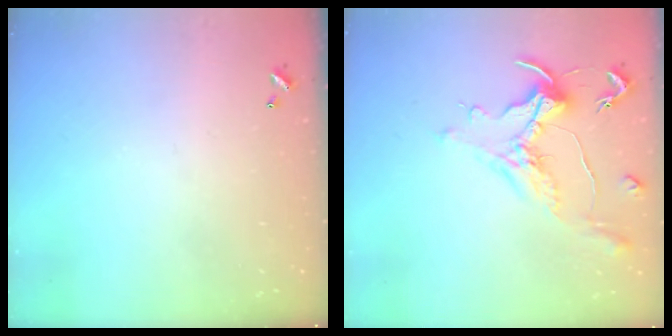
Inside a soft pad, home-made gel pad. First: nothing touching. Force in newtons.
{"total": 1.2, "press": 1.0, "slide": 0.5}